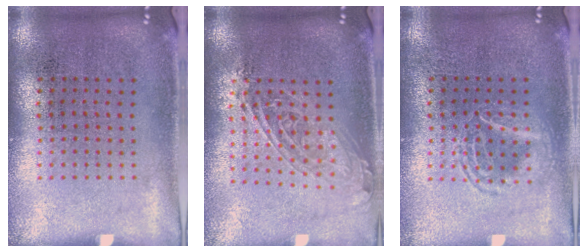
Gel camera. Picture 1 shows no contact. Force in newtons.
{"total": 1.6, "press": 1.3, "slide": 0.9}
{"total": 1.9, "press": 1.9, "slide": 0.3}